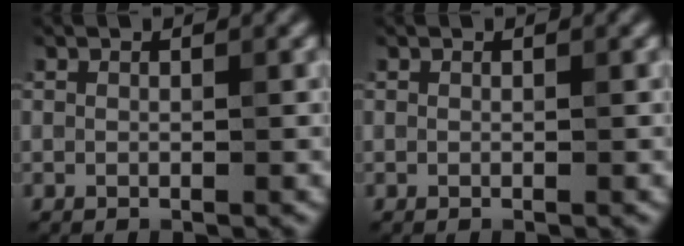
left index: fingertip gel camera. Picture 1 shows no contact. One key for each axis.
{"total": 0.0}